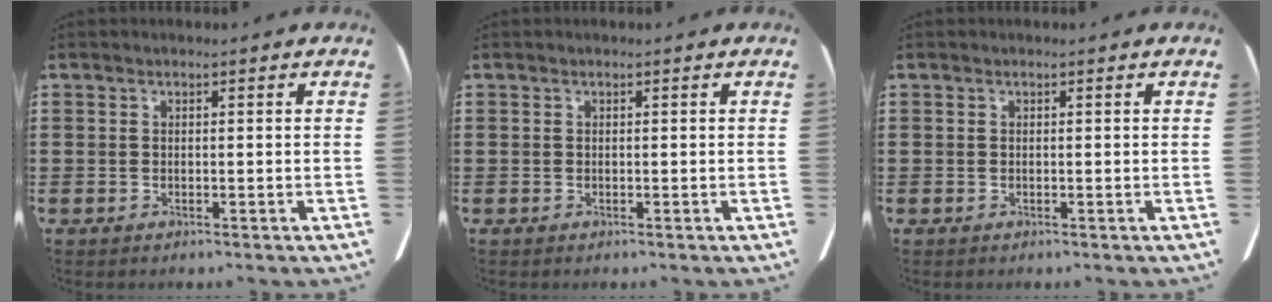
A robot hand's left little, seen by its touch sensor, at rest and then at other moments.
{"total": 0.0}
{"total": 0.0}